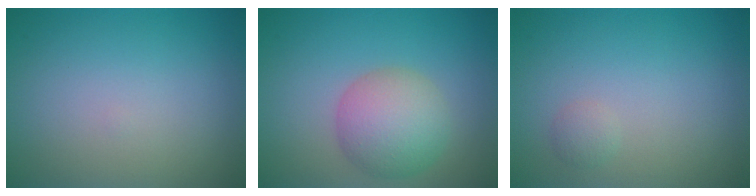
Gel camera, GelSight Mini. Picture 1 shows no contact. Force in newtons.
{"total": 5.2, "press": 5.2, "slide": 0.3}
{"total": 0.8, "press": 0.8, "slide": 0.1}